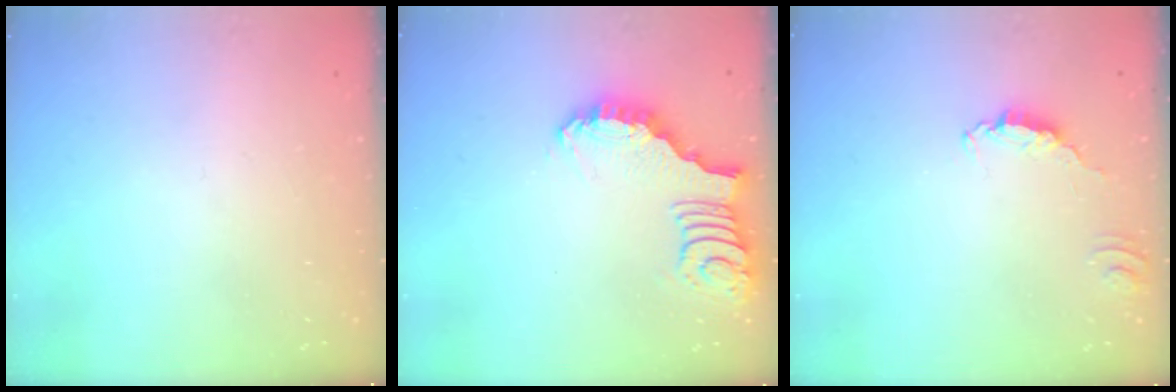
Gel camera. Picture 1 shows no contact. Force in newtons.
{"total": 2.6, "press": 2.5, "slide": 0.5}
{"total": 1.7, "press": 1.7, "slide": 0.2}